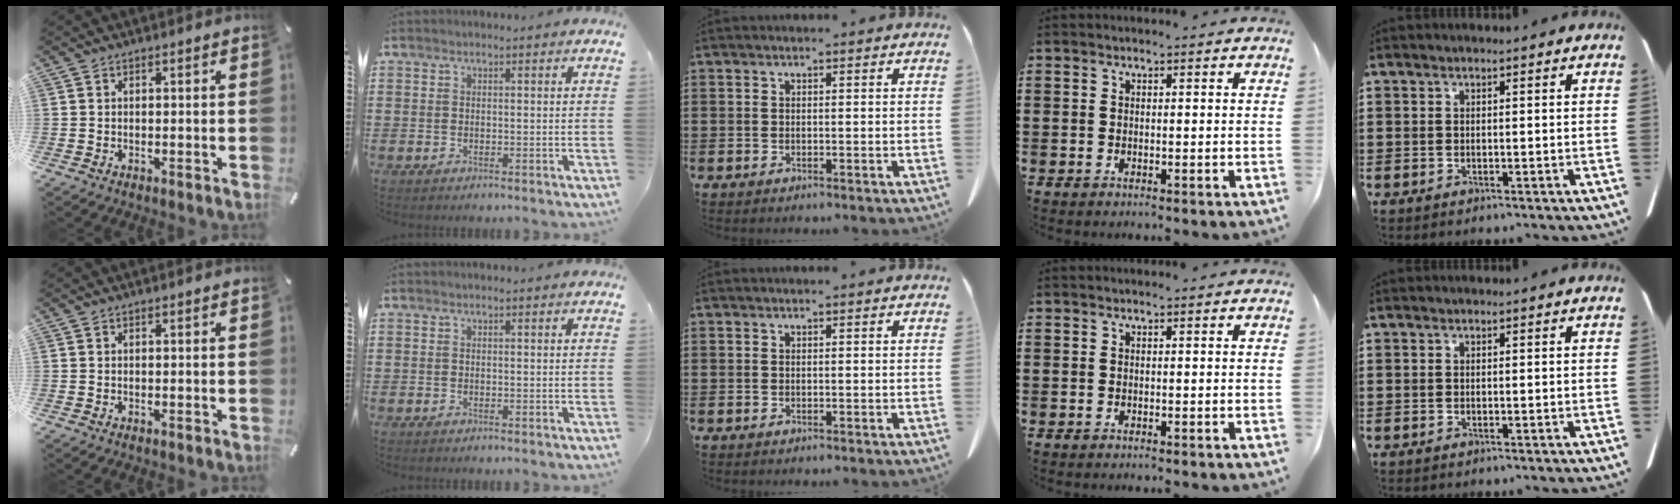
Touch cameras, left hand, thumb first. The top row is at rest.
{}